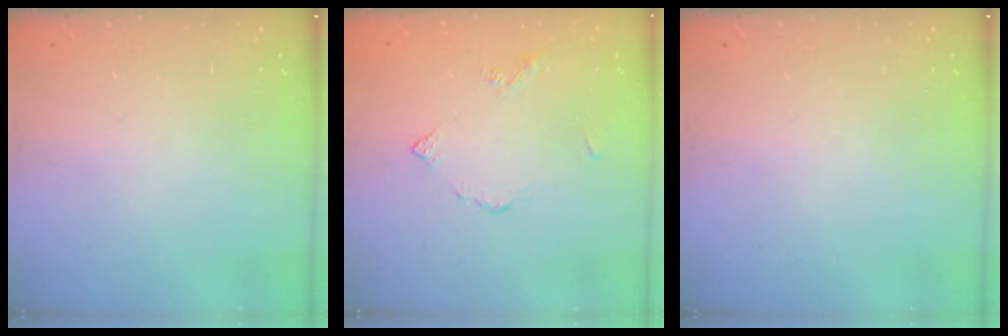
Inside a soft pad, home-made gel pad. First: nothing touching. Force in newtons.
{"total": 3.5, "press": 3.4, "slide": 0.7}
{"total": 0.0}